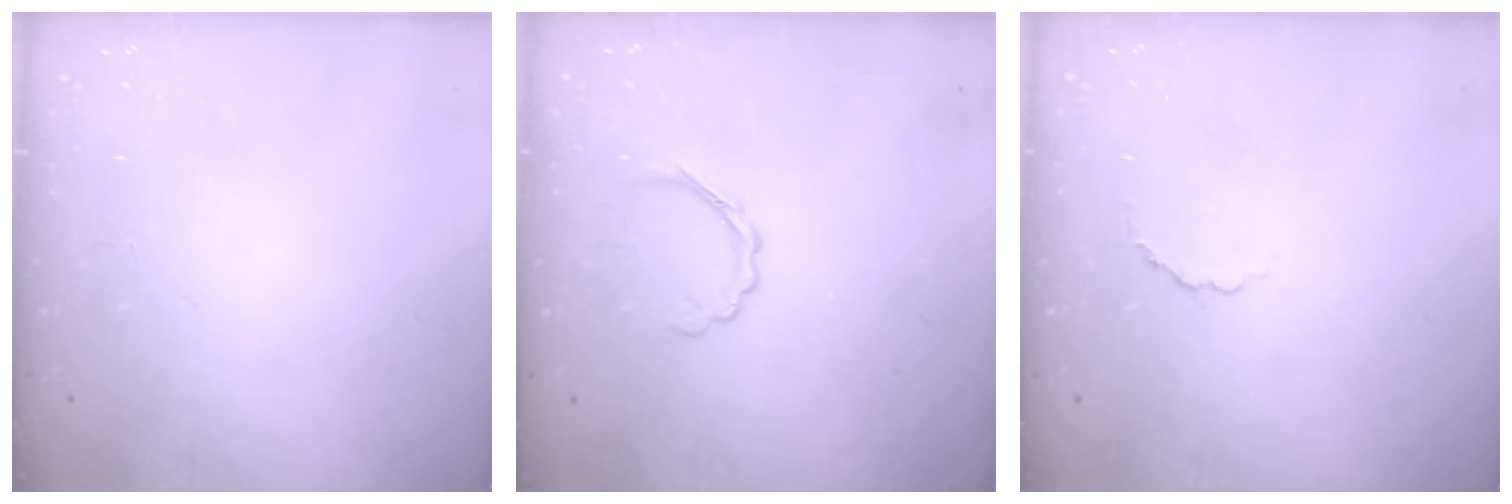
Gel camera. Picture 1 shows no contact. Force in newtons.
{"total": 4.4, "press": 4.2, "slide": 1.2}
{"total": 2.5, "press": 2.3, "slide": 0.9}